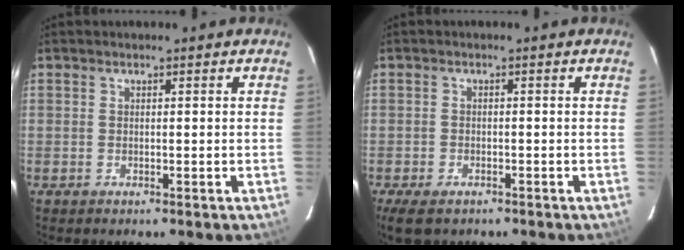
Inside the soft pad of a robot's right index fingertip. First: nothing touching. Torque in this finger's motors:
{"motor_torque": [0.39, -0.32, 0.05, 0.00]}